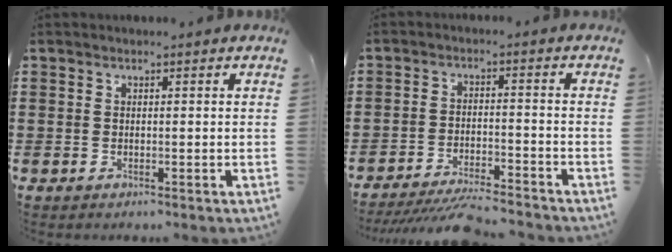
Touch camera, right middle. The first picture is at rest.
{"total": 5.5, "force": [-5.2, 0.3, 1.8], "torque": [-0.033, -0.004, -0.102]}